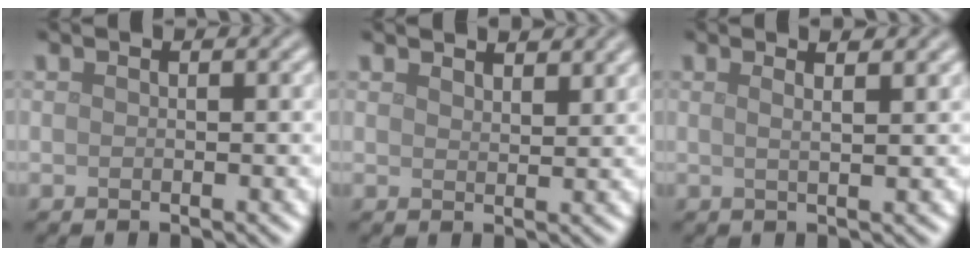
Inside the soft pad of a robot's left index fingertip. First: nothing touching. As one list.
[{"total": 2.5, "force": [2.4, 0.4, 0.7], "torque": [-0.011, 0.003, 0.038]}, {"total": 3.8, "force": [2.1, 1.5, 2.8], "torque": [-0.020, 0.021, -0.007]}]